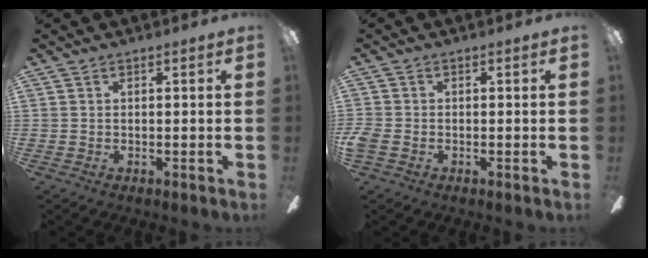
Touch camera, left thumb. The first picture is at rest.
{"total": 2.4, "force": [-1.0, 1.9, 1.2], "torque": [-0.032, 0.001, -0.021]}